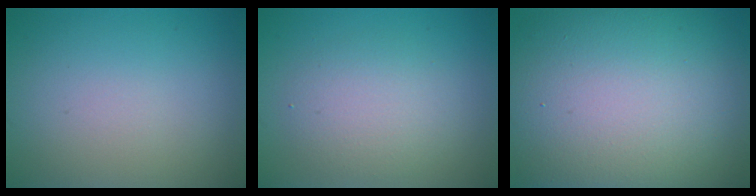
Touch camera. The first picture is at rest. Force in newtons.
{"total": 3.3, "press": 3.3, "slide": 0.3}
{"total": 17.3, "press": 17.3, "slide": 1.2}